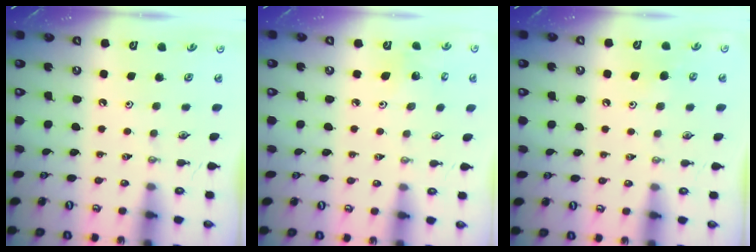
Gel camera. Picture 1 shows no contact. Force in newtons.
{"total": 5.8, "press": 5.7, "slide": 1.2}
{"total": 6.6, "press": 6.4, "slide": 1.8}